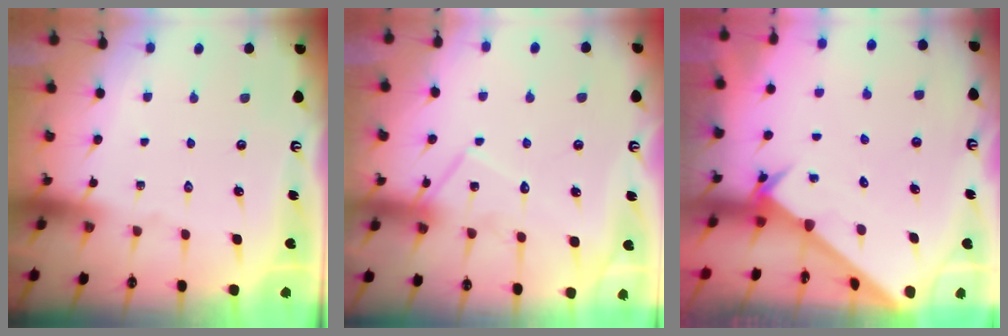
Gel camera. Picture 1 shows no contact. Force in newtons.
{"total": 13.5, "press": 13.5, "slide": 1.0}
{"total": 2.5, "press": 2.5, "slide": 0.2}